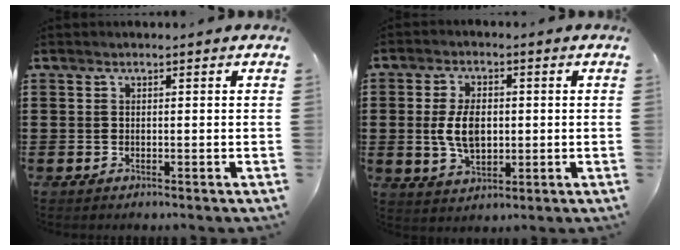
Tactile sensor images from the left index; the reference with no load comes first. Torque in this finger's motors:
{"motor_torque": [1.32, 0.12, 0.56, 0.09]}